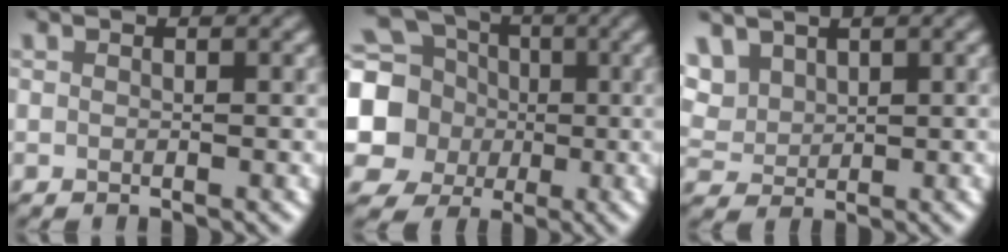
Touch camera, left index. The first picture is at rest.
{"total": 8.5, "force": [-1.0, 8.0, 2.6], "torque": [-0.101, -0.010, -0.024]}
{"total": 2.0, "force": [1.8, 0.8, 0.2], "torque": [-0.032, 0.012, 0.061]}